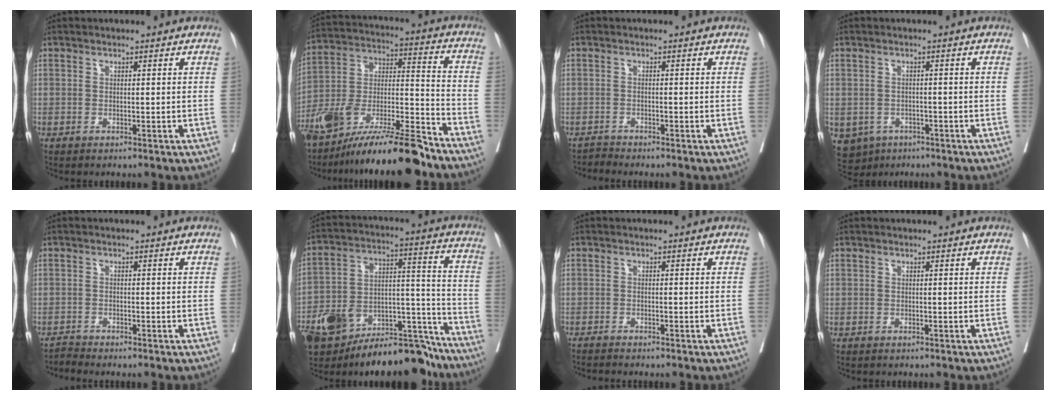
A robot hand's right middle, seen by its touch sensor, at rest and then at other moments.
{"total": 21.1, "force": [-16.8, 1.8, 12.6], "torque": [-0.235, -0.016, -0.302]}
{"total": 1.2, "force": [-1.1, -0.2, -0.5], "torque": [0.012, -0.009, -0.022]}
{"total": 6.2, "force": [-3.3, 5.0, 1.3], "torque": [-0.026, 0.002, -0.044]}
{"total": 1.4, "force": [-1.2, -0.4, -0.5], "torque": [0.010, -0.010, -0.026]}
{"total": 21.8, "force": [-17.2, 7.6, 11.0], "torque": [-0.173, 0.038, -0.283]}
{"total": 1.7, "force": [-1.7, -0.2, 0.4], "torque": [-0.010, -0.004, -0.028]}
{"total": 0.0}